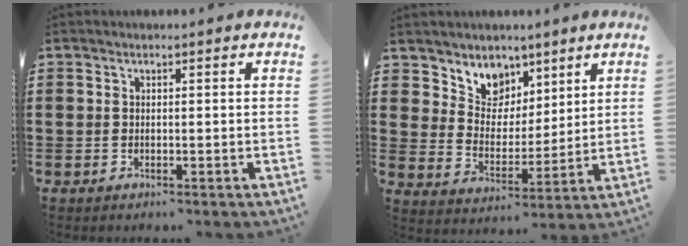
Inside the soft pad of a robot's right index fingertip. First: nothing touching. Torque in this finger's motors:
{"motor_torque": [0.83, 0.82, 0.13, 0.07]}